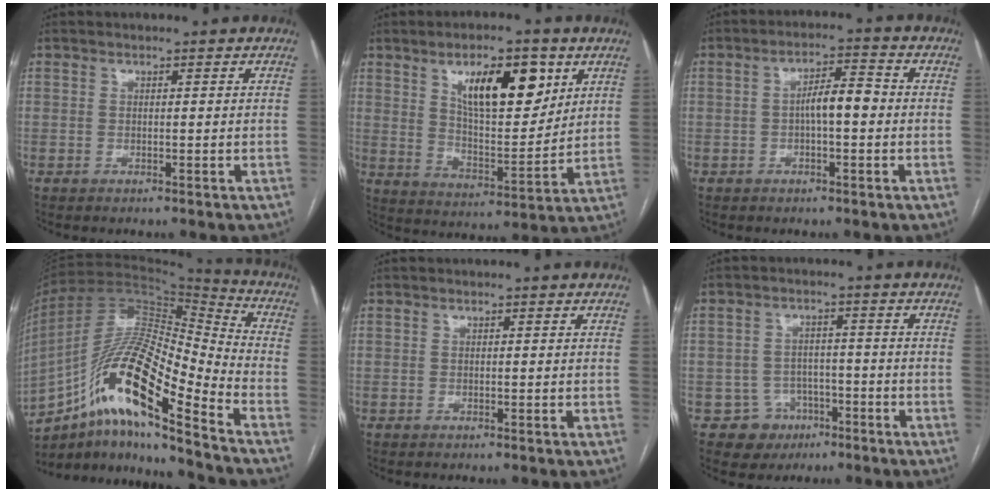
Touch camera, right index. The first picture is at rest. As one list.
[{"total": 13.2, "force": [6.4, 4.7, 10.6], "torque": [-0.172, 0.004, 0.113]}, {"total": 5.2, "force": [-0.4, 1.4, 5.0], "torque": [-0.086, 0.020, -0.008]}, {"total": 19.2, "force": [-10.7, 2.6, 15.7], "torque": [-0.305, 0.005, -0.190]}, {"total": 0.0}, {"total": 5.6, "force": [-2.8, 4.9, 0.1], "torque": [0.007, 0.015, -0.036]}]